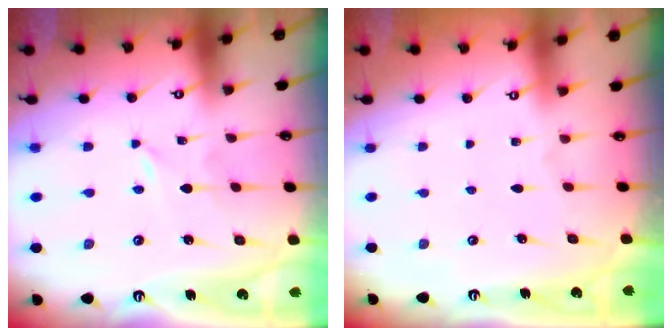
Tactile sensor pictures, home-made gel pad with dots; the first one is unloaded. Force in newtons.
{"total": 0.0}